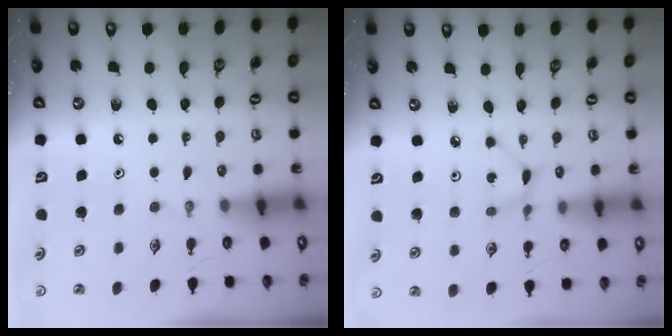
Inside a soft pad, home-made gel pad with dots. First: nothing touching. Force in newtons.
{"total": 2.0, "press": 2.0, "slide": 0.2}